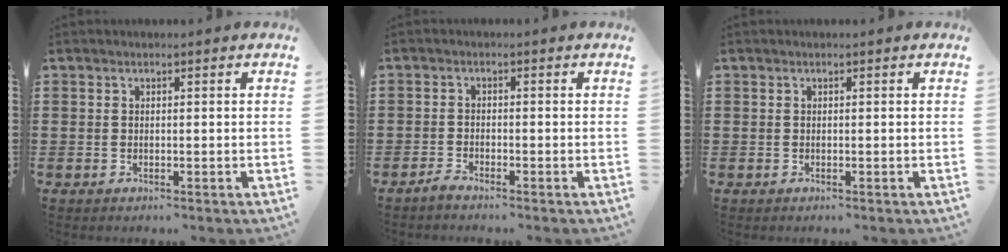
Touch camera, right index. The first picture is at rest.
{"total": 1.6, "force": [-1.5, 0.1, 0.4], "torque": [-0.017, -0.002, -0.032]}
{"total": 0.0}